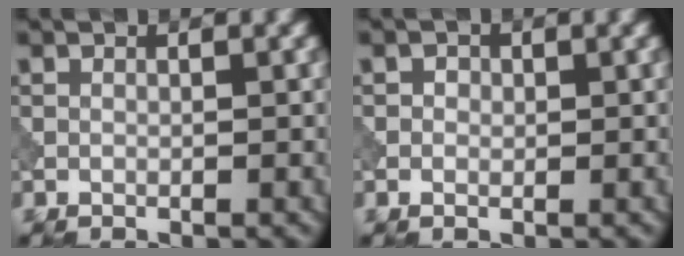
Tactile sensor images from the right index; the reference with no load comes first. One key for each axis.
{"total": 1.0, "fx": 0.1, "fy": 0.9, "fz": 0.5, "tx": -0.008, "ty": -0.002, "tz": -0.002}